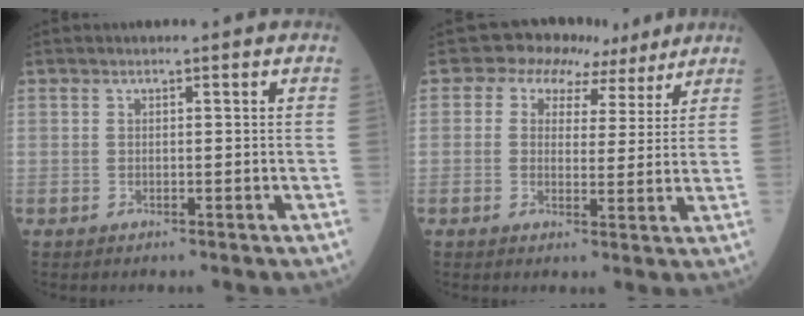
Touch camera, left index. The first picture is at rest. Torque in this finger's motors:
{"motor_torque": [0.39, -0.32, -0.23, -0.07]}